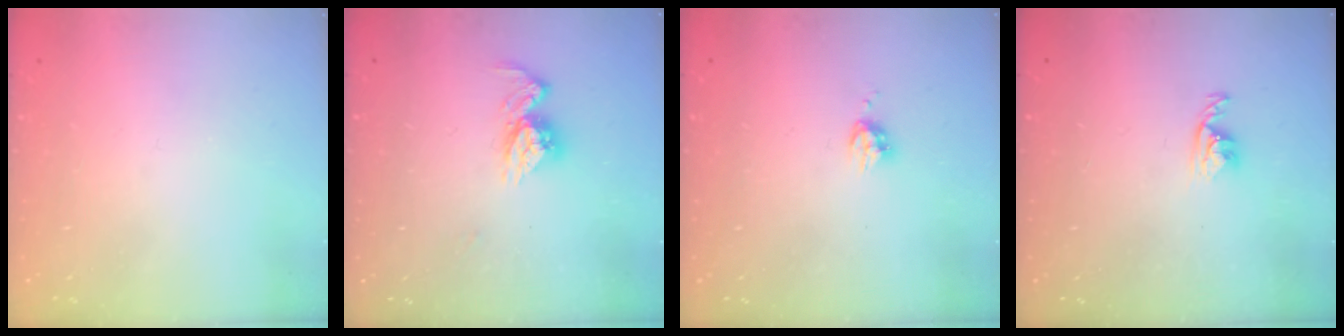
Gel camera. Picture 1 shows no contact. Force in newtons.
{"total": 10.0, "press": 10.0, "slide": 0.8}
{"total": 4.0, "press": 3.9, "slide": 0.6}
{"total": 3.3, "press": 3.3, "slide": 0.5}